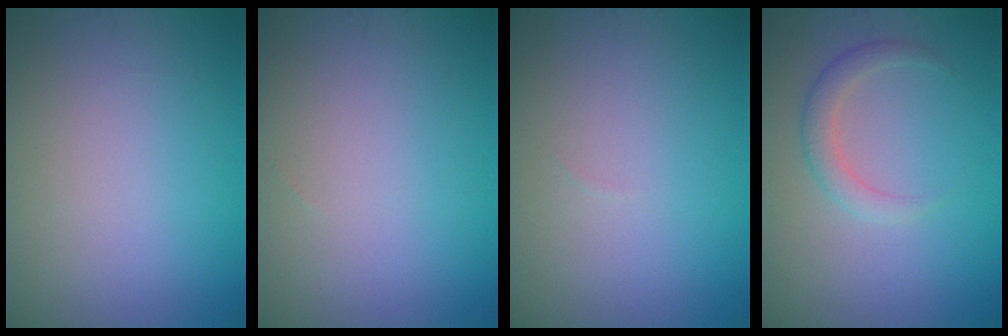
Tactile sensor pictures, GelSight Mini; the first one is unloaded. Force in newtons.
{"total": 0.0}
{"total": 0.0}
{"total": 2.1, "press": 2.0, "slide": 0.2}